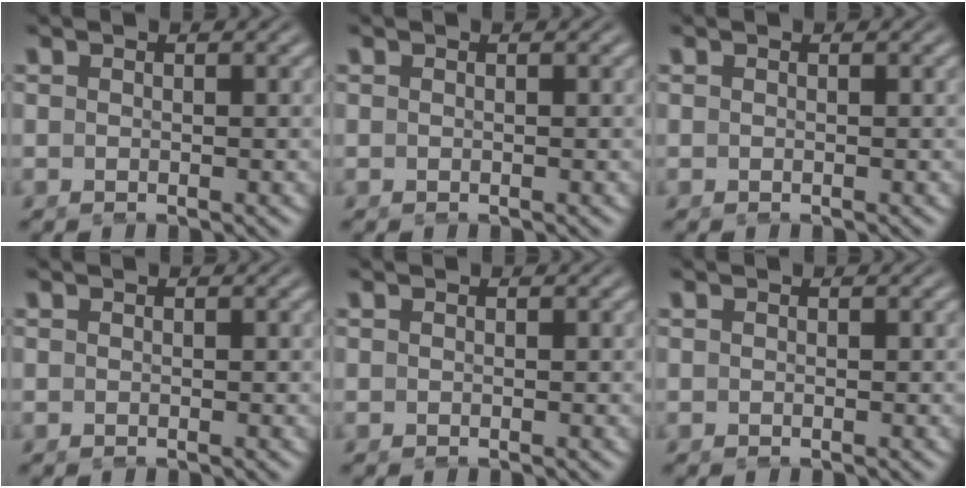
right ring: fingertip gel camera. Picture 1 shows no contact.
{"total": 0.0}
{"total": 0.0}
{"total": 0.0}
{"total": 0.0}
{"total": 0.0}